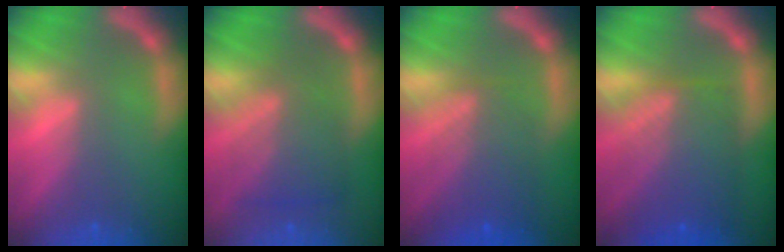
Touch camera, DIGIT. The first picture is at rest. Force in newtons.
{"total": 6.5}
{"total": 6.1}
{"total": 8.5}